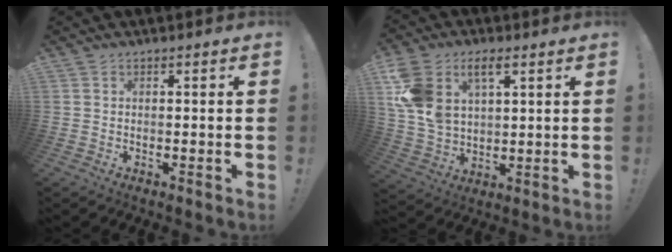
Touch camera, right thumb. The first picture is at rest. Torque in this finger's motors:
{"motor_torque": [0.30, 1.48, 1.51, 0.35, 0.13]}